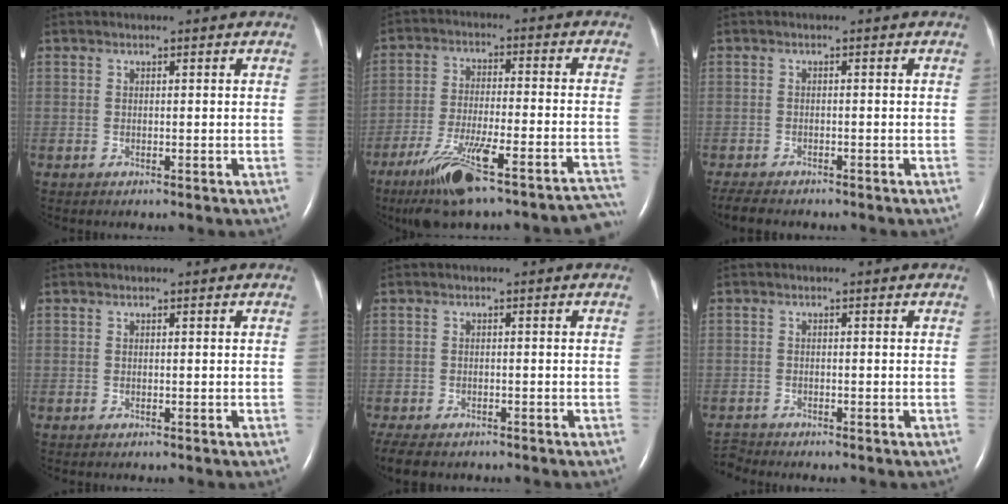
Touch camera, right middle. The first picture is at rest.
{"total": 17.6, "force": [-13.4, 2.5, 11.1], "torque": [-0.119, 0.010, -0.212]}
{"total": 4.4, "force": [-3.8, 1.1, 1.9], "torque": [-0.037, -0.012, -0.058]}
{"total": 0.0}
{"total": 6.5, "force": [-5.2, 2.6, 3.0], "torque": [-0.057, -0.013, -0.078]}
{"total": 1.8, "force": [-1.7, -0.3, -0.5], "torque": [0.007, -0.016, -0.031]}